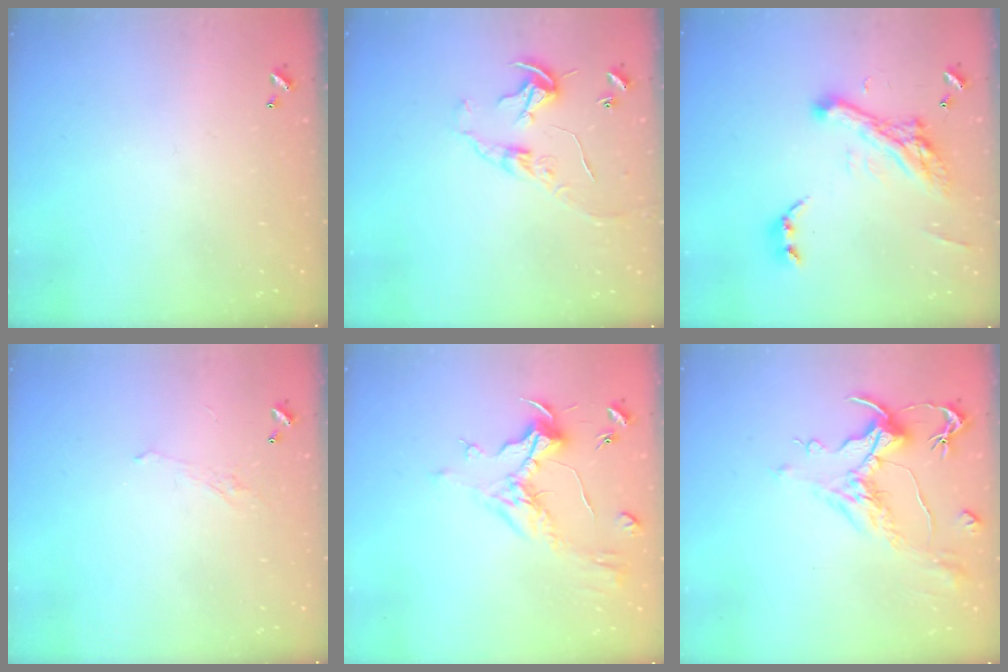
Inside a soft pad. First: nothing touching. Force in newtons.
{"total": 8.1, "press": 8.0, "slide": 0.6}
{"total": 11.0, "press": 10.9, "slide": 1.9}
{"total": 0.9, "press": 0.7, "slide": 0.6}
{"total": 1.0, "press": 0.2, "slide": 1.0}
{"total": 1.6, "press": 0.6, "slide": 1.4}